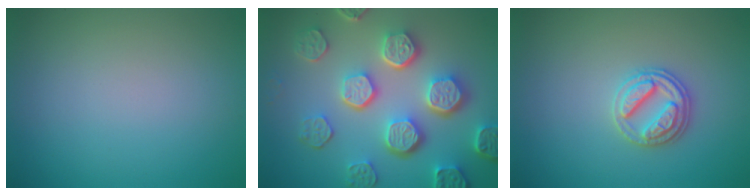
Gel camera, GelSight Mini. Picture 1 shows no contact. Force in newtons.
{"total": 7.7, "press": 6.0, "slide": 4.9}
{"total": 2.8, "press": 2.8, "slide": 0.5}